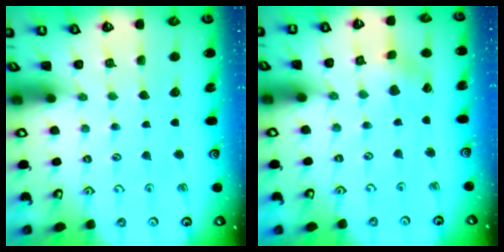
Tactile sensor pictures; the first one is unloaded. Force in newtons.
{"total": 1.1, "press": 1.0, "slide": 0.1}